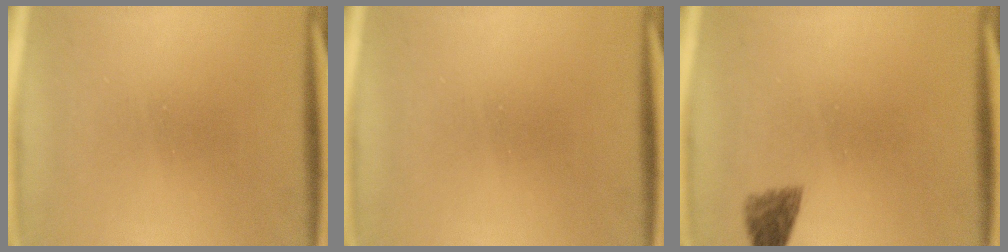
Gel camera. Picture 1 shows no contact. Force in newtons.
{"total": 0.0}
{"total": 2.0}